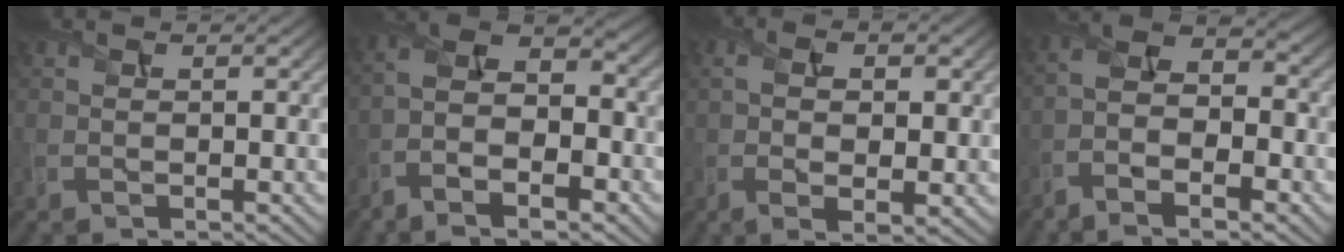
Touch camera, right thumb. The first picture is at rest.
{"total": 10.8, "force": [-5.6, 4.9, 7.8], "torque": [-0.163, -0.016, -0.107]}
{"total": 5.8, "force": [0.2, 2.8, 5.1], "torque": [-0.095, -0.005, 0.009]}
{"total": 8.5, "force": [-4.8, 3.4, 6.1], "torque": [-0.122, -0.012, -0.094]}